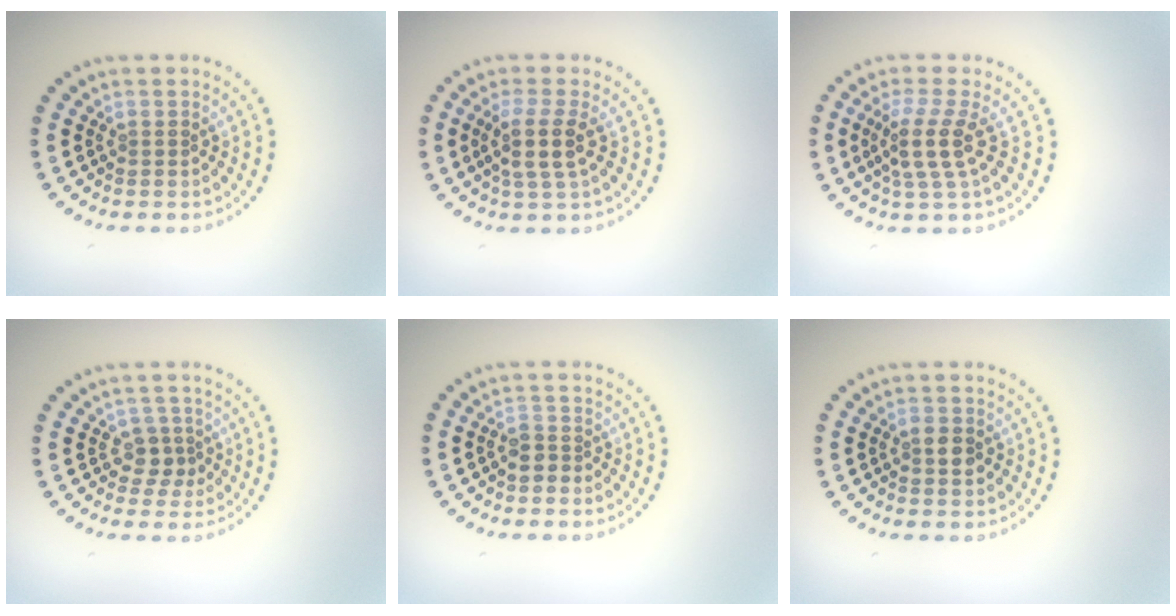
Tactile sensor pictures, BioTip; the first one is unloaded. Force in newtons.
{"total": 2.7, "press": 2.2, "slide": 1.6}
{"total": 3.2, "press": 2.3, "slide": 2.2}
{"total": 2.0, "press": 1.7, "slide": 1.1}
{"total": 1.9, "press": 1.6, "slide": 0.9}
{"total": 2.2, "press": 2.2, "slide": 0.1}